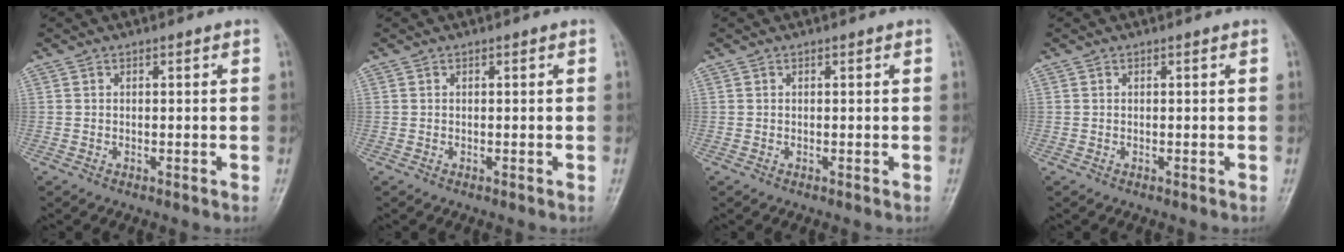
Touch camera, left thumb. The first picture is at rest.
{"total": 0.0}
{"total": 0.0}
{"total": 0.0}